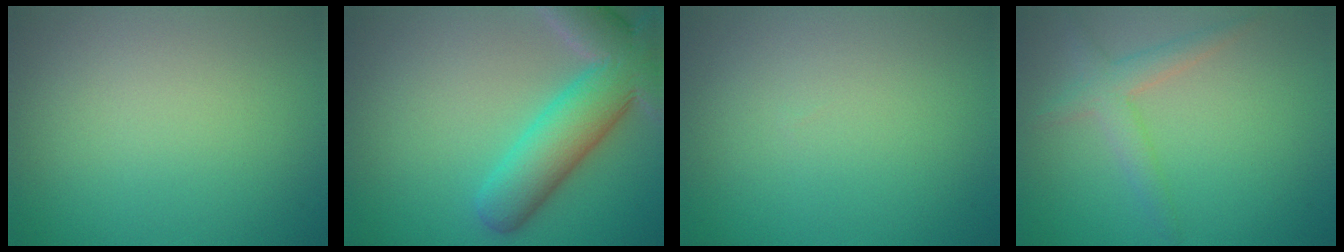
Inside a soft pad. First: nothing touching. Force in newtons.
{"total": 9.1, "press": 9.0, "slide": 0.7}
{"total": 0.0}
{"total": 2.4, "press": 2.4, "slide": 0.1}